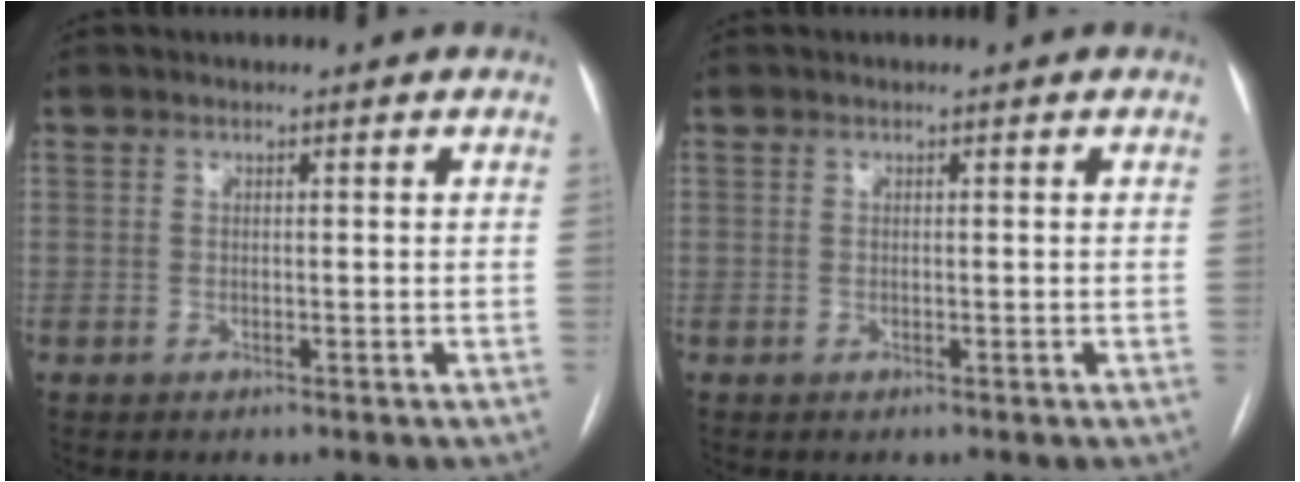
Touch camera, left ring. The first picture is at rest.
{"total": 0.0}